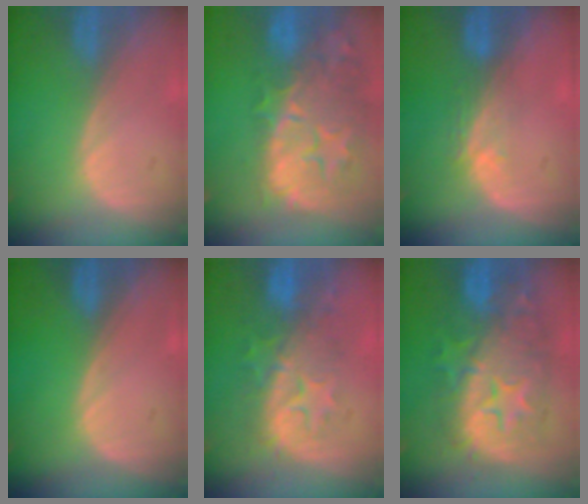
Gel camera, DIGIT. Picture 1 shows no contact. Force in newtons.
{"total": 14.8, "press": 11.8, "slide": 9.0}
{"total": 3.4, "press": 3.0, "slide": 1.7}
{"total": 0.0}
{"total": 8.7, "press": 8.5, "slide": 1.6}
{"total": 11.9, "press": 11.9, "slide": 1.0}